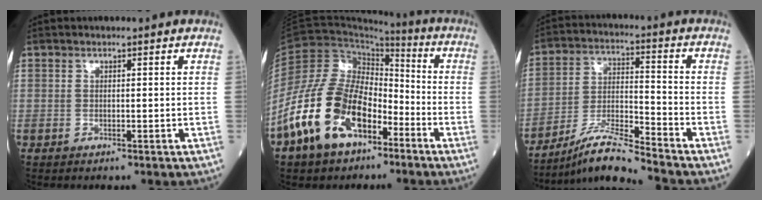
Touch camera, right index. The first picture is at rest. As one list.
[{"total": 15.5, "force": [-7.8, 8.5, 10.3], "torque": [-0.228, 0.013, -0.145]}, {"total": 8.8, "force": [-7.8, -1.4, 3.8], "torque": [-0.079, -0.006, -0.146]}]